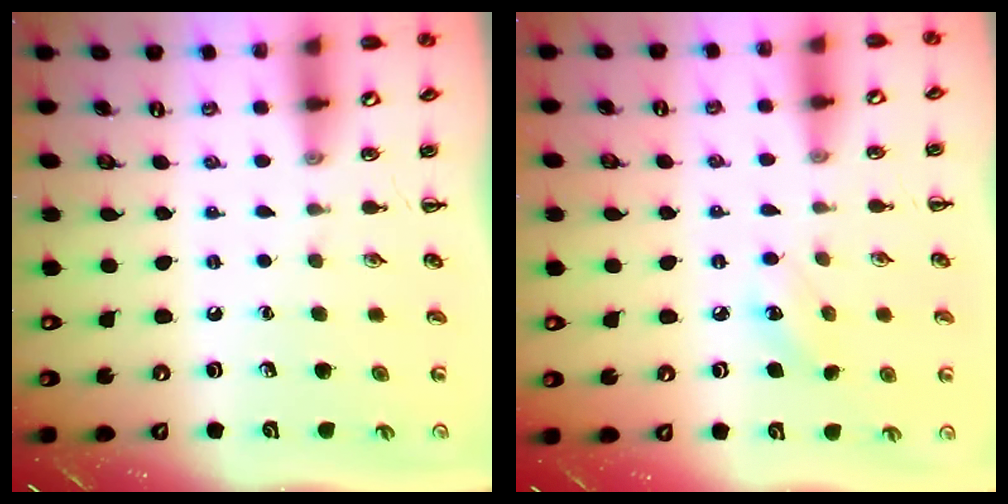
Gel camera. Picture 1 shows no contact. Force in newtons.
{"total": 5.8, "press": 5.6, "slide": 1.6}